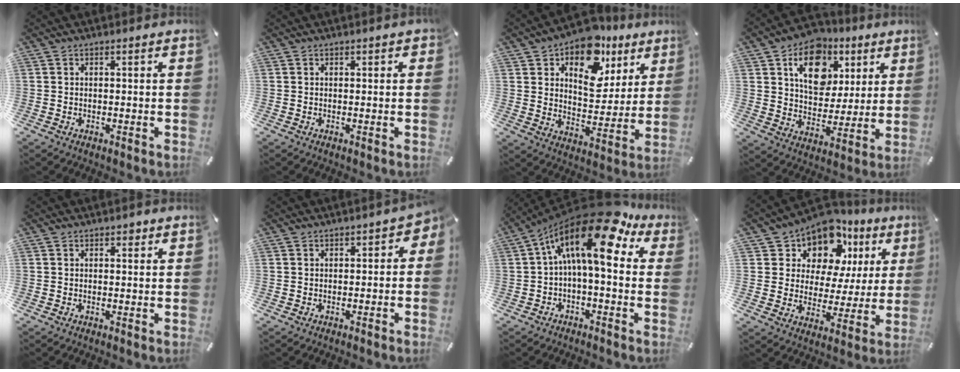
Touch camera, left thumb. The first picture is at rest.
{"total": 0.5, "force": [0.2, 0.3, 0.4], "torque": [-0.007, 0.003, 0.003]}
{"total": 16.7, "force": [9.5, 9.4, 10.0], "torque": [-0.140, -0.049, 0.166]}
{"total": 14.9, "force": [6.6, 11.2, 7.4], "torque": [-0.109, -0.022, 0.119]}
{"total": 0.9, "force": [0.6, 0.6, 0.5], "torque": [-0.001, -0.002, 0.009]}
{"total": 1.8, "force": [-0.6, 1.1, 1.3], "torque": [-0.024, 0.005, -0.011]}
{"total": 18.0, "force": [6.7, 6.6, 15.3], "torque": [-0.294, -0.051, 0.102]}
{"total": 11.2, "force": [7.9, 7.2, 3.1], "torque": [-0.068, -0.066, 0.144]}